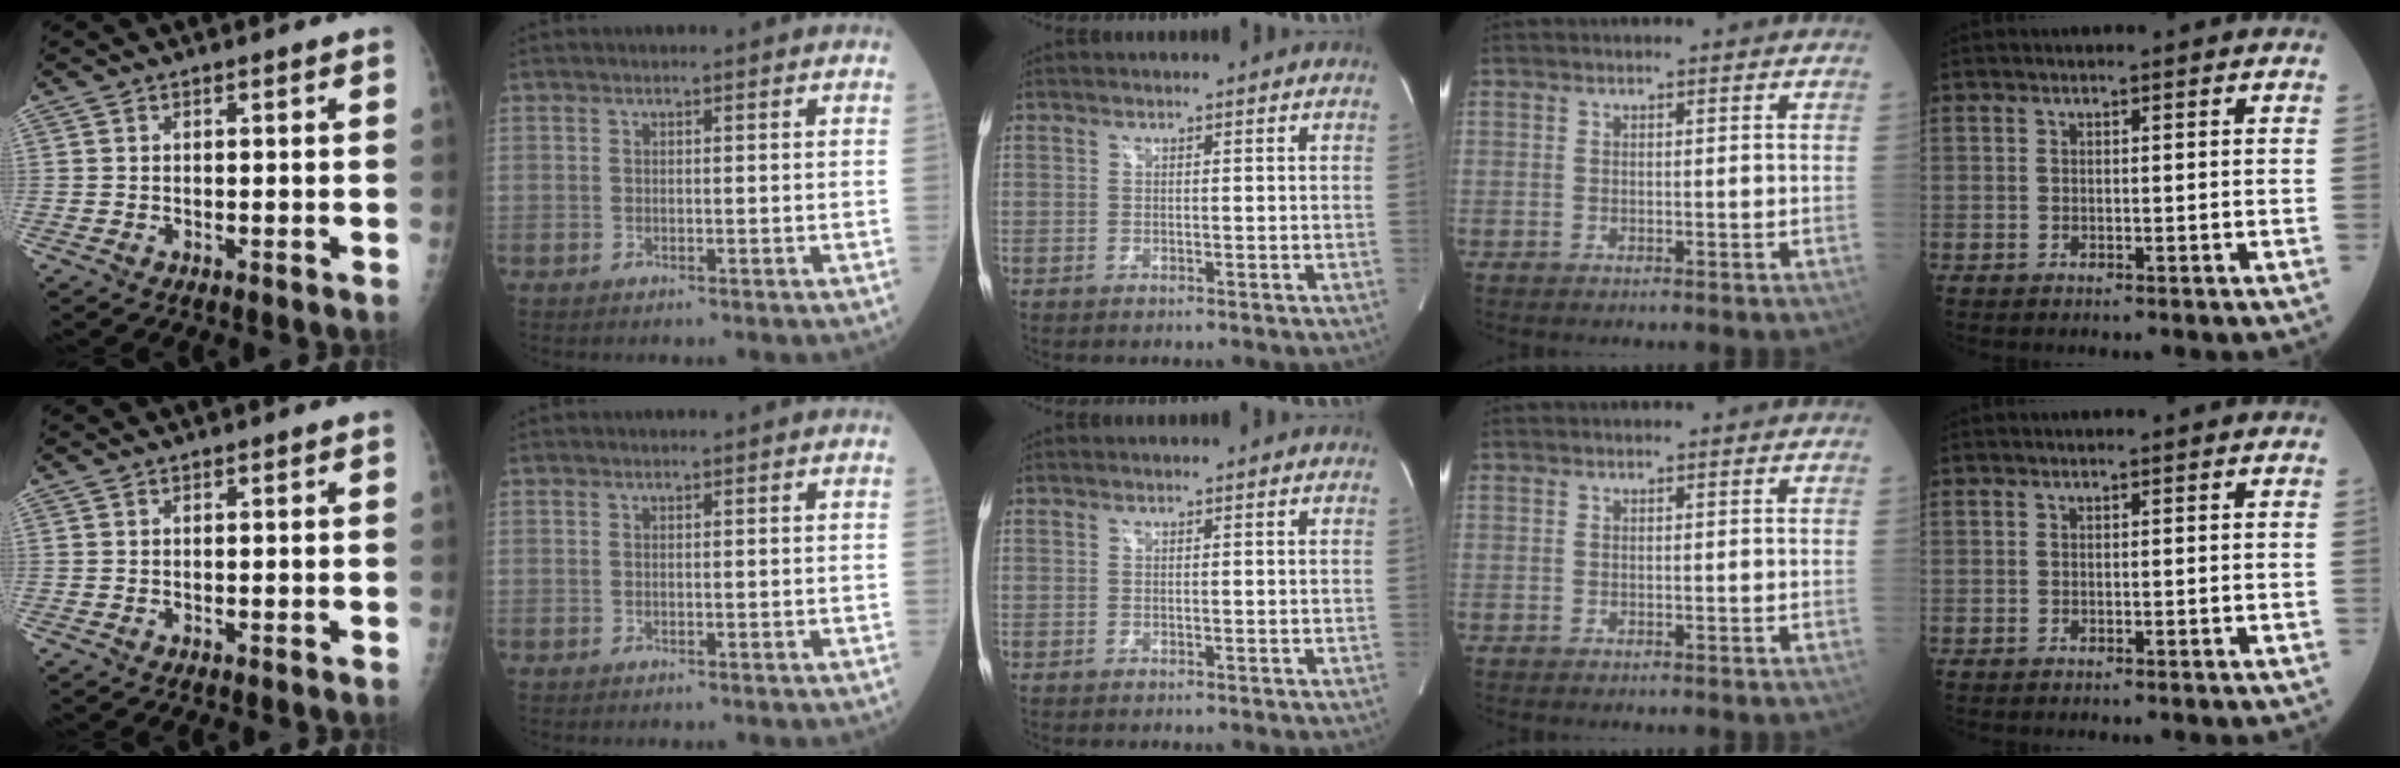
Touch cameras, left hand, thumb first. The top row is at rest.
{}